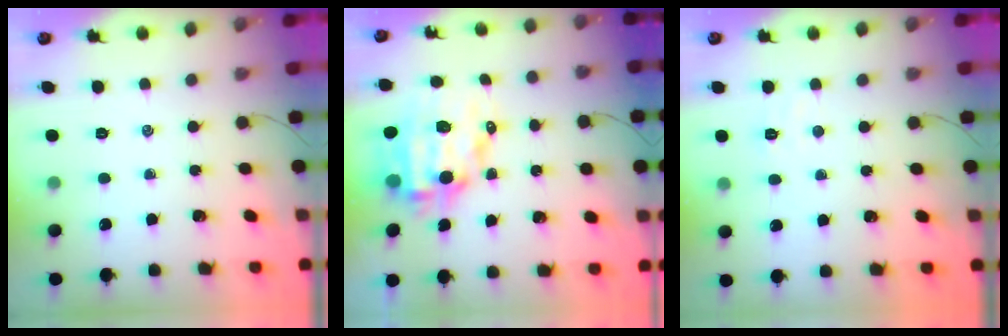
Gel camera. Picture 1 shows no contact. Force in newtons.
{"total": 12.4, "press": 12.1, "slide": 2.9}
{"total": 2.5, "press": 2.4, "slide": 0.8}